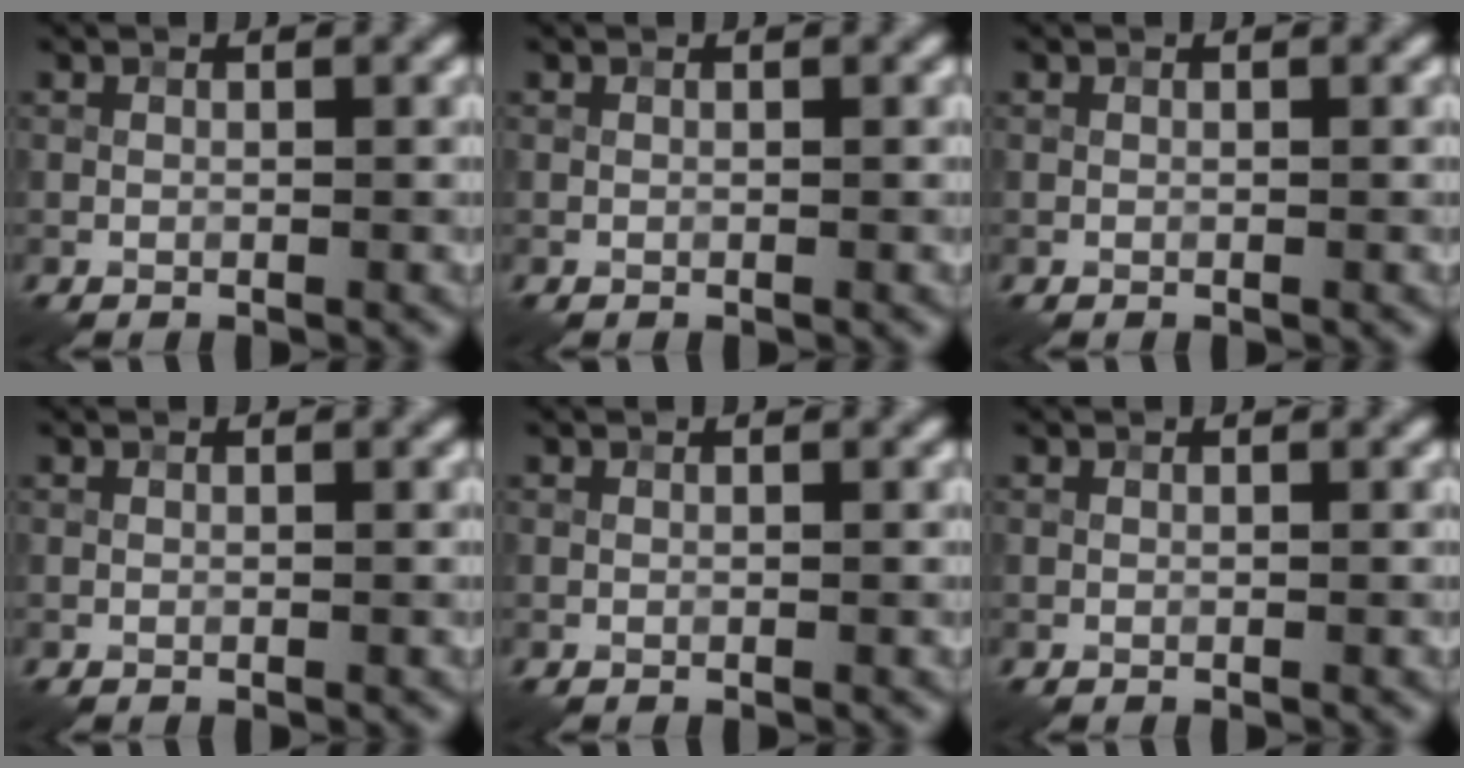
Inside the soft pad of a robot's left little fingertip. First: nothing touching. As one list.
[{"total": 0.0}, {"total": 0.0}, {"total": 0.0}, {"total": 0.0}, {"total": 0.0}]